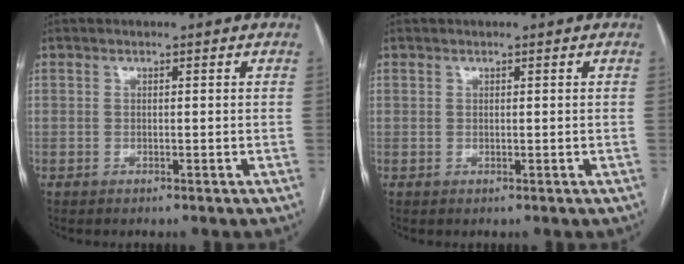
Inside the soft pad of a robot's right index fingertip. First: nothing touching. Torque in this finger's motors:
{"motor_torque": [0.00, 0.00, 0.00, 0.01]}